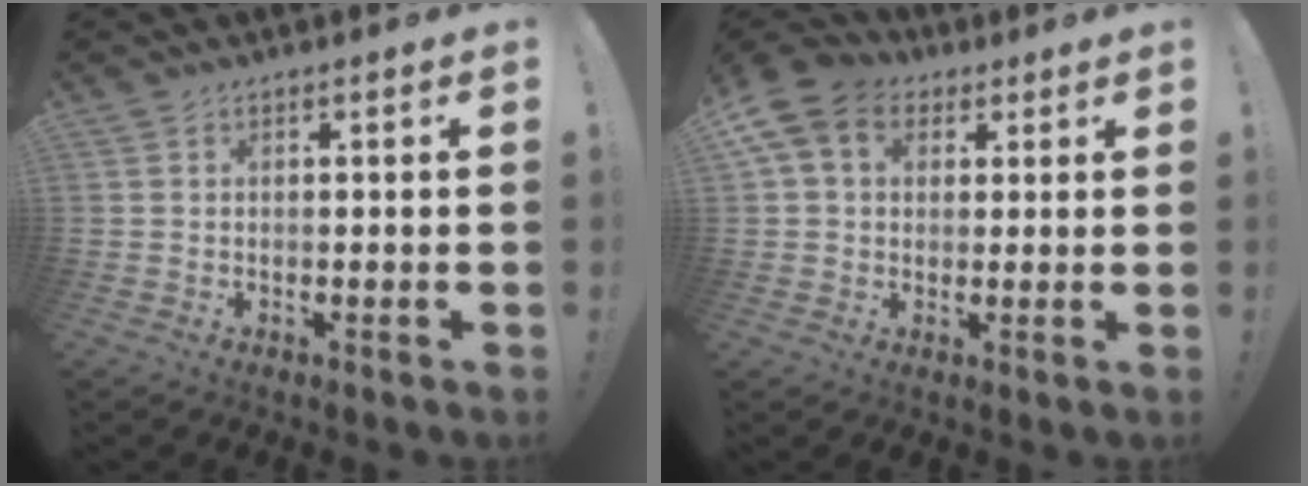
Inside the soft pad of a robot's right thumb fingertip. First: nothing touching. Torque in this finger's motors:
{"motor_torque": [0.73, 0.90, 0.33, -0.25, 0.17]}